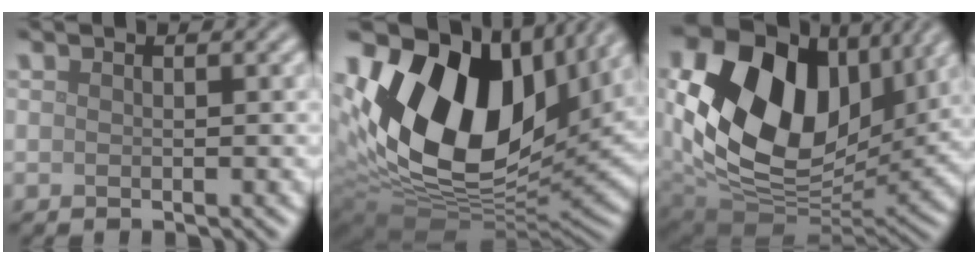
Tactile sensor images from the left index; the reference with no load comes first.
{"total": 18.3, "force": [5.5, 11.8, 12.9], "torque": [-0.261, 0.001, 0.105]}
{"total": 18.1, "force": [5.0, 11.8, 12.9], "torque": [-0.252, 0.004, 0.091]}